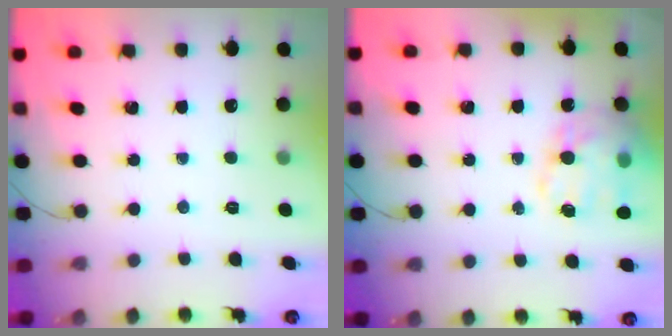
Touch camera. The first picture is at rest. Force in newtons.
{"total": 19.4, "press": 19.1, "slide": 3.4}